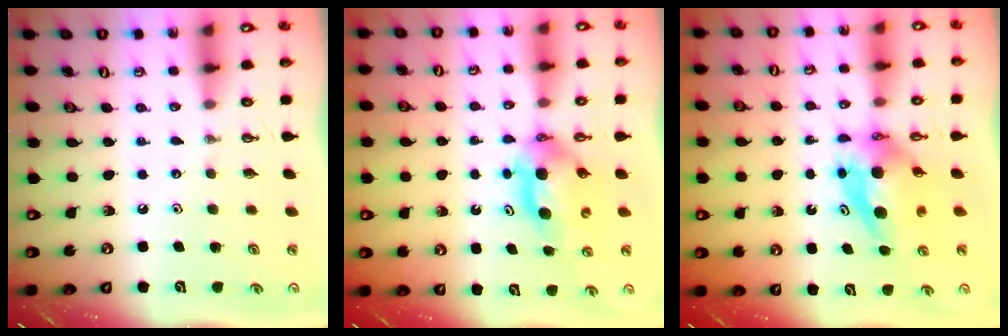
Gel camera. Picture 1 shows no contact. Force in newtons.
{"total": 5.1, "press": 5.1, "slide": 0.7}
{"total": 6.7, "press": 6.7, "slide": 0.7}